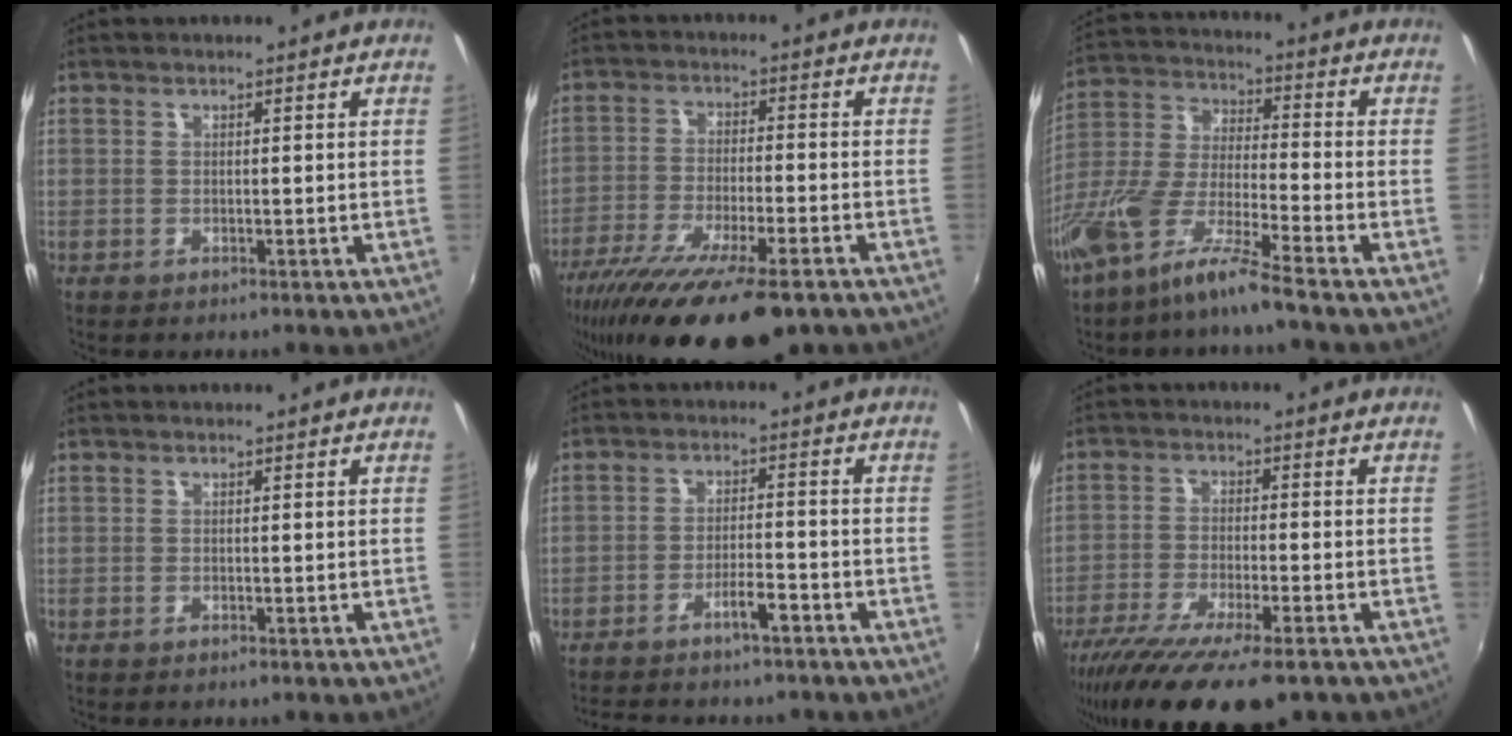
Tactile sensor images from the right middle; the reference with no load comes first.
{"total": 19.5, "force": [-14.1, 4.2, 12.8], "torque": [-0.247, -0.068, -0.232]}
{"total": 12.5, "force": [-8.5, 1.0, 9.2], "torque": [-0.188, -0.016, -0.169]}
{"total": 0.0}
{"total": 6.7, "force": [-5.5, 1.3, 3.5], "torque": [-0.071, 0.007, -0.087]}
{"total": 15.9, "force": [-11.7, 3.1, 10.3], "torque": [-0.206, -0.062, -0.196]}